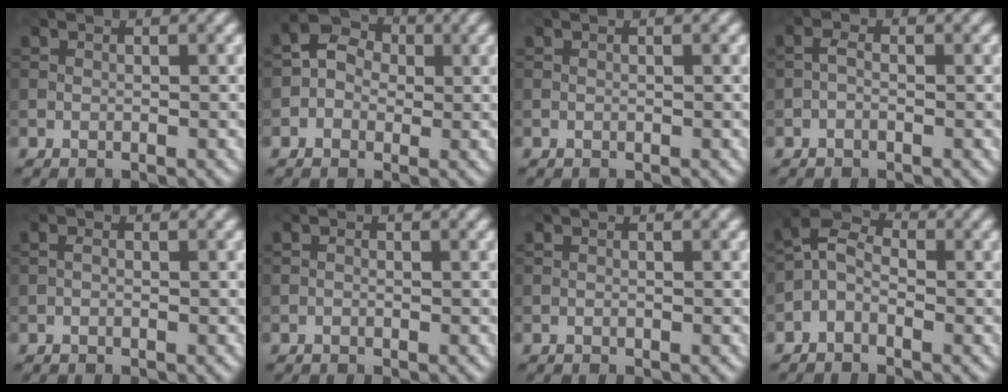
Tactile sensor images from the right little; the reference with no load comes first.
{"total": 3.2, "force": [-0.1, 2.7, 1.7], "torque": [-0.002, 0.012, -0.014]}
{"total": 0.0}
{"total": 1.1, "force": [-0.5, 0.5, 0.9], "torque": [-0.018, 0.009, -0.013]}
{"total": 0.7, "force": [-0.2, 0.3, 0.6], "torque": [-0.010, 0.007, -0.004]}
{"total": 0.0}
{"total": 0.0}
{"total": 3.3, "force": [-1.6, 2.2, 1.9], "torque": [-0.034, 0.012, -0.046]}